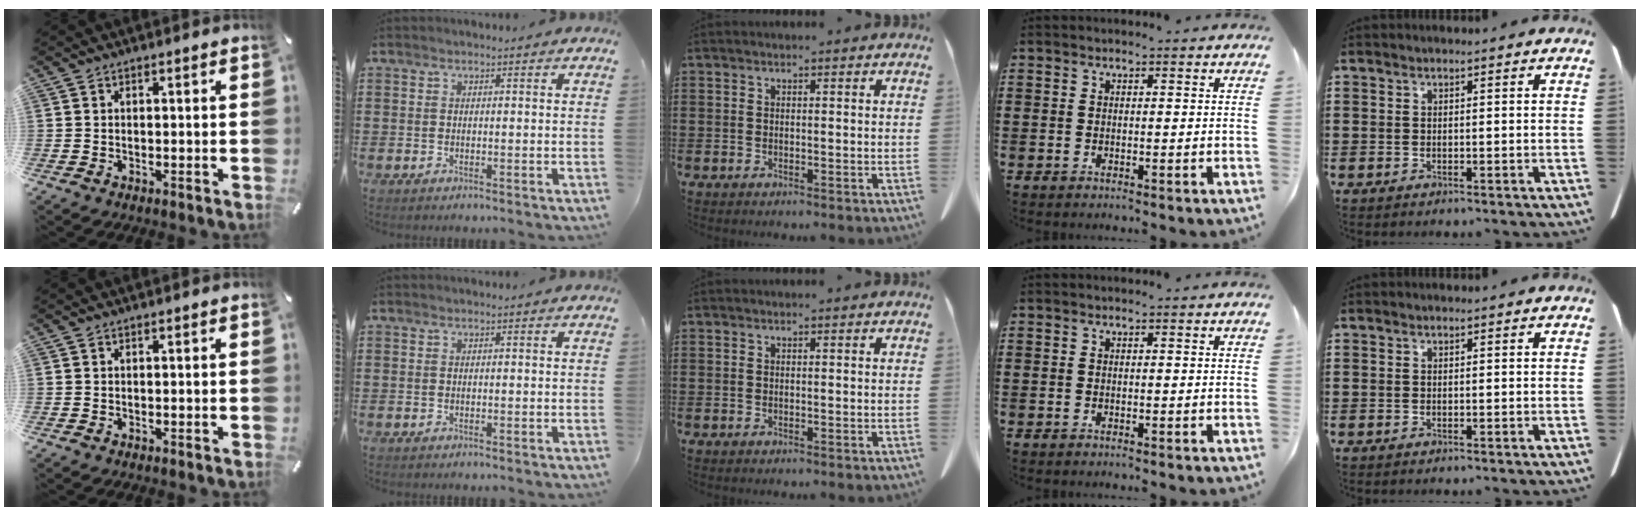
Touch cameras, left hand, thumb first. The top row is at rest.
{}